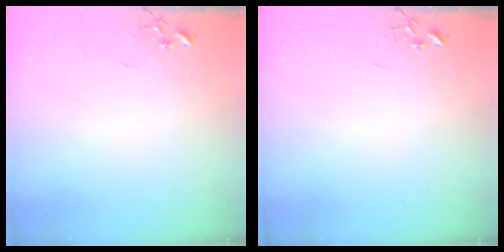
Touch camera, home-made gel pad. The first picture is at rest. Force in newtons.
{"total": 0.0}